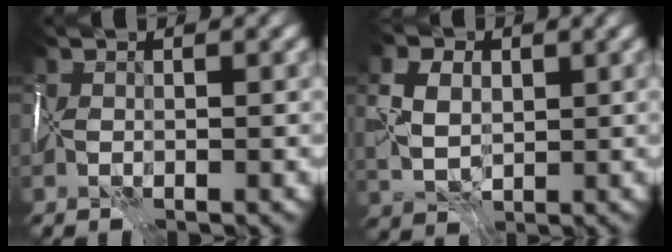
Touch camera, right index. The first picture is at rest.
{"total": 6.3, "force": [1.6, 4.9, 3.7], "torque": [-0.074, 0.028, 0.011]}